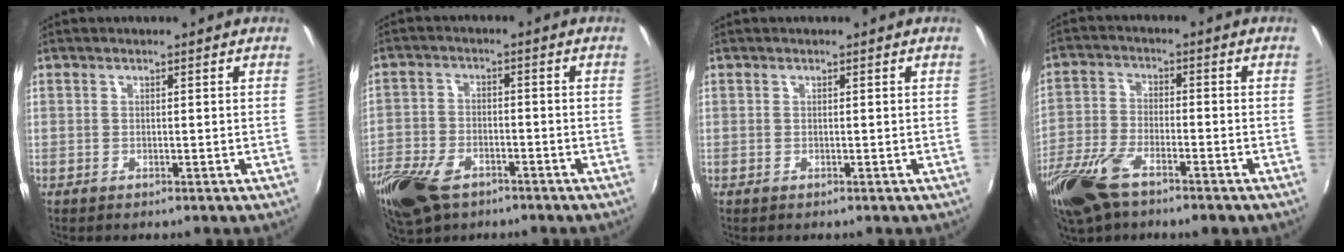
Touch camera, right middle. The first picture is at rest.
{"total": 12.2, "force": [-7.7, 6.8, 6.6], "torque": [-0.168, -0.020, -0.146]}
{"total": 0.0}
{"total": 12.6, "force": [-8.3, 4.9, 8.1], "torque": [-0.193, -0.028, -0.165]}